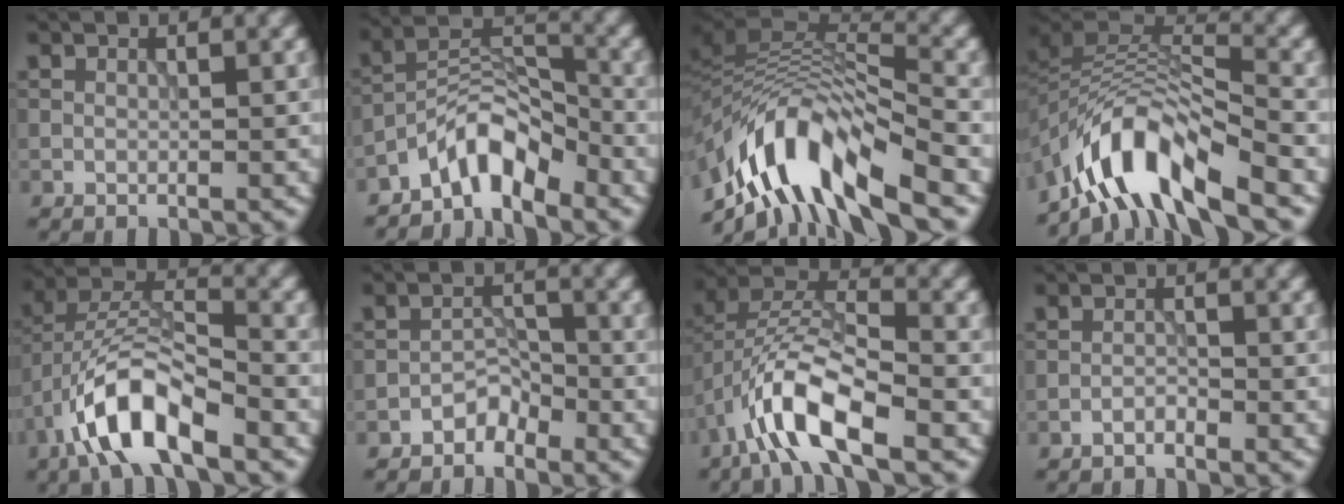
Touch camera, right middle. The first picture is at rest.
{"total": 5.2, "force": [-4.0, 1.8, 2.9], "torque": [-0.042, 0.015, -0.080]}
{"total": 10.5, "force": [-6.6, 3.7, 7.3], "torque": [-0.117, 0.011, -0.124]}
{"total": 8.6, "force": [-5.7, 3.1, 5.6], "torque": [-0.077, 0.008, -0.113]}
{"total": 8.3, "force": [-4.4, 3.2, 6.3], "torque": [-0.114, 0.014, -0.086]}
{"total": 1.9, "force": [-1.6, 0.9, 0.6], "torque": [-0.005, 0.010, -0.030]}
{"total": 8.4, "force": [-3.9, 3.2, 6.7], "torque": [-0.131, 0.011, -0.082]}
{"total": 0.9, "force": [-0.8, 0.1, 0.4], "torque": [-0.007, 0.003, -0.017]}